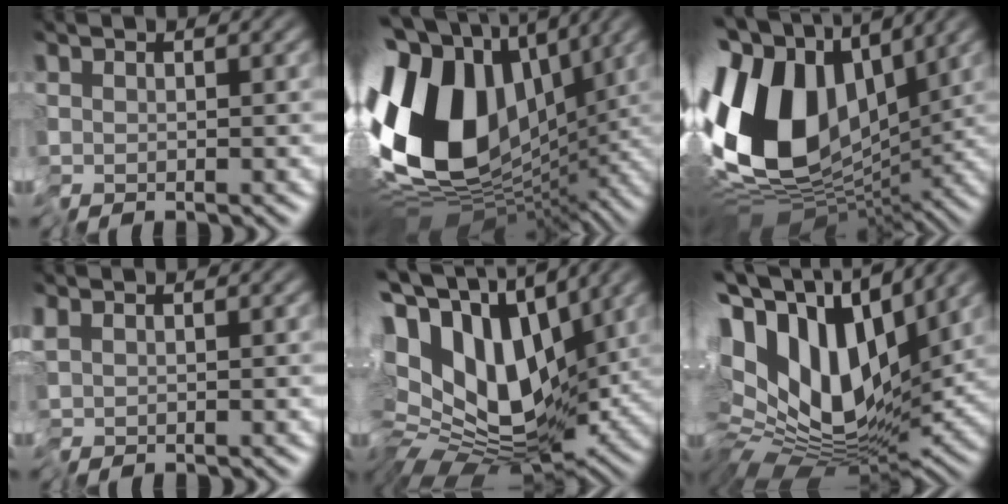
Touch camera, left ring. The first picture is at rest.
{"total": 16.5, "force": [0.4, 11.4, 12.0], "torque": [-0.266, -0.005, 0.014]}
{"total": 15.2, "force": [1.4, 9.7, 11.6], "torque": [-0.243, 0.012, 0.015]}
{"total": 0.7, "force": [0.0, 0.4, 0.6], "torque": [-0.013, 0.000, -0.001]}
{"total": 12.8, "force": [2.5, 7.1, 10.4], "torque": [-0.195, 0.002, 0.048]}
{"total": 14.2, "force": [3.6, 7.4, 11.6], "torque": [-0.219, 0.008, 0.067]}